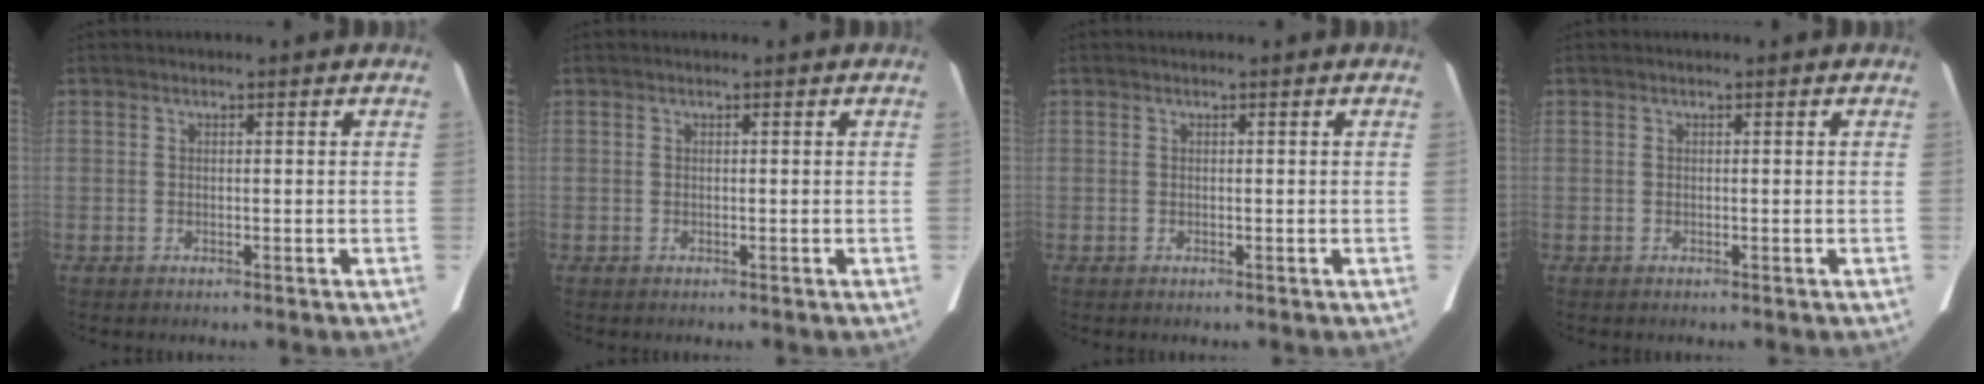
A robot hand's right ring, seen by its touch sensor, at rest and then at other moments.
{"total": 0.0}
{"total": 0.0}
{"total": 0.0}